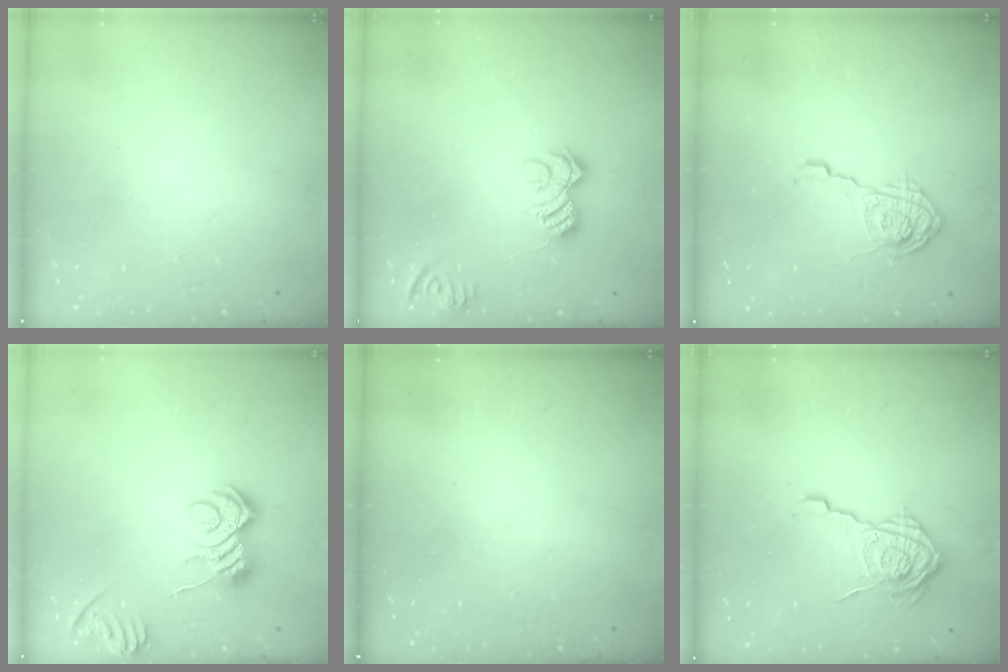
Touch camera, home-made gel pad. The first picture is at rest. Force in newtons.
{"total": 10.2, "press": 10.2, "slide": 0.9}
{"total": 9.4, "press": 9.4, "slide": 0.5}
{"total": 9.5, "press": 9.5, "slide": 0.1}
{"total": 2.4, "press": 2.2, "slide": 0.8}
{"total": 13.9, "press": 13.8, "slide": 0.7}